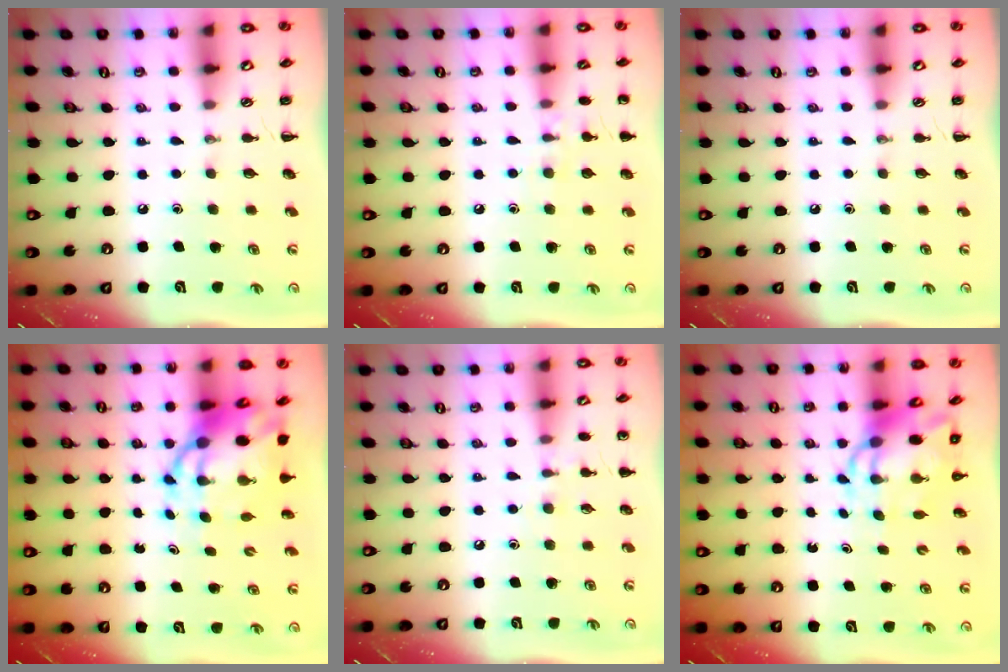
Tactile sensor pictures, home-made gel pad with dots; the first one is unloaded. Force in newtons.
{"total": 7.6, "press": 7.3, "slide": 2.1}
{"total": 0.0}
{"total": 10.5, "press": 10.1, "slide": 3.0}
{"total": 5.9, "press": 5.6, "slide": 1.9}
{"total": 7.7, "press": 7.4, "slide": 2.2}